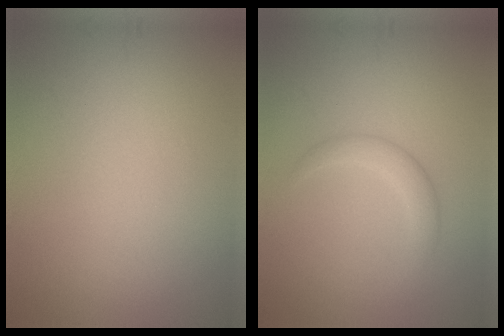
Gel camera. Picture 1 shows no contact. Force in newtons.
{"total": 2.0, "press": 2.0, "slide": 0.1}